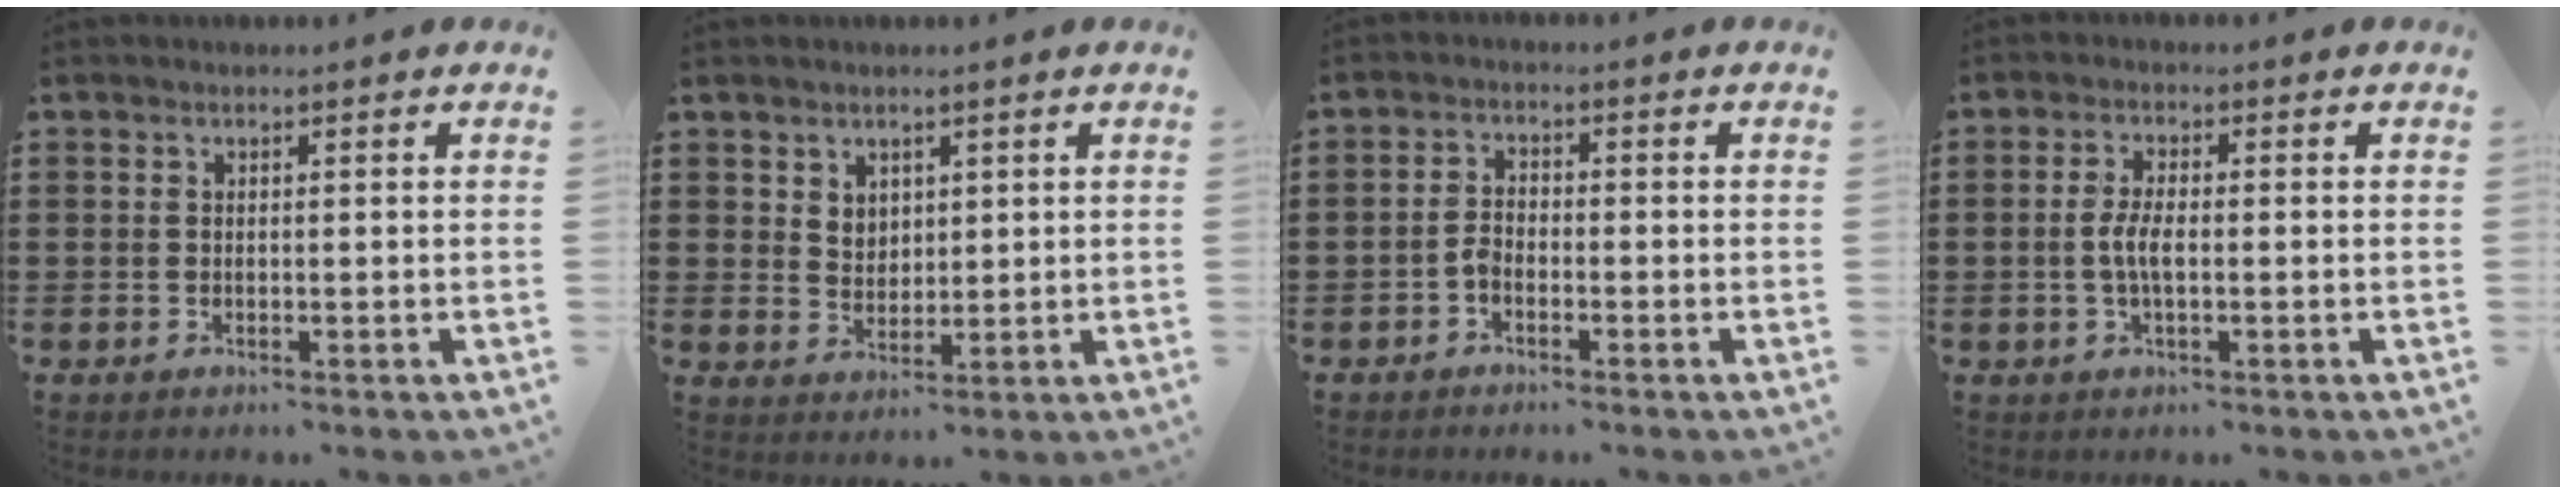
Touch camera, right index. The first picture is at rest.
{"total": 3.2, "force": [2.1, 2.4, 0.4], "torque": [-0.017, 0.008, 0.040]}
{"total": 2.1, "force": [-1.3, 0.9, 1.4], "torque": [-0.038, 0.000, -0.028]}
{"total": 3.7, "force": [-0.6, 1.1, 3.5], "torque": [-0.078, -0.003, -0.016]}